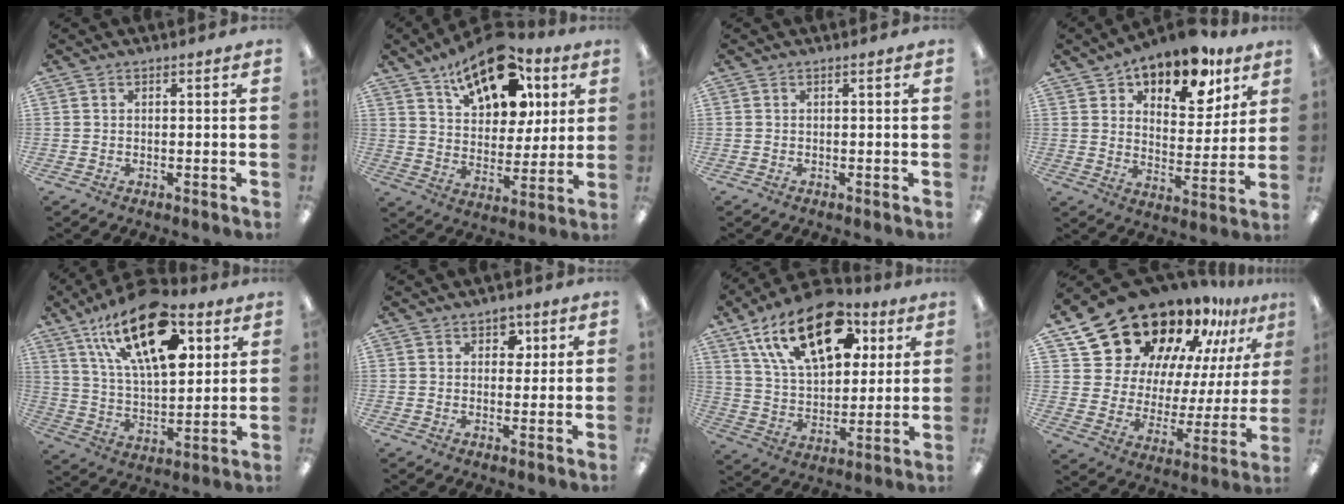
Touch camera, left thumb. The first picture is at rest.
{"total": 19.9, "force": [12.0, 10.6, 11.8], "torque": [-0.176, -0.055, 0.207]}
{"total": 0.0}
{"total": 15.5, "force": [12.0, 6.9, 7.0], "torque": [-0.109, -0.076, 0.208]}
{"total": 23.5, "force": [12.5, 11.1, 16.5], "torque": [-0.271, -0.053, 0.211]}
{"total": 3.8, "force": [1.9, 2.9, 1.5], "torque": [-0.005, -0.005, 0.027]}
{"total": 22.6, "force": [11.5, 12.7, 14.8], "torque": [-0.251, -0.040, 0.201]}
{"total": 21.7, "force": [18.7, 9.3, 5.7], "torque": [-0.113, -0.154, 0.344]}